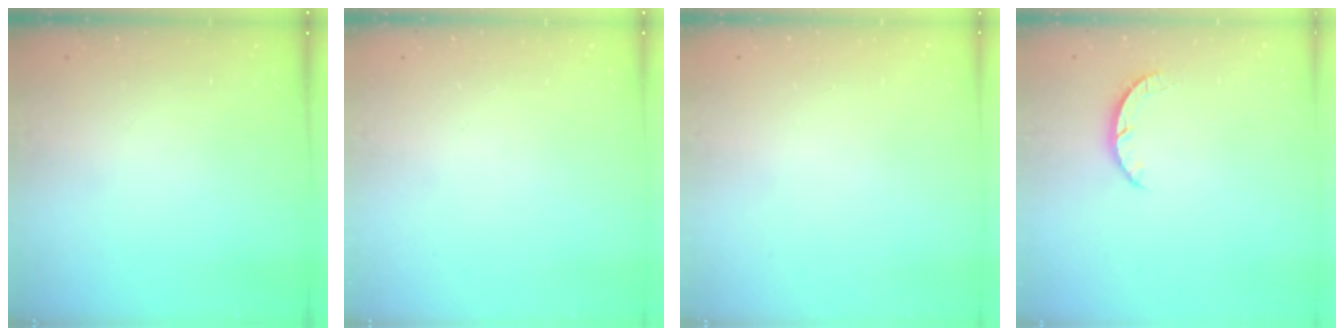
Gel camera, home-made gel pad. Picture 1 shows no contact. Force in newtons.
{"total": 0.0}
{"total": 2.6, "press": 2.6, "slide": 0.2}
{"total": 2.5, "press": 2.4, "slide": 0.4}